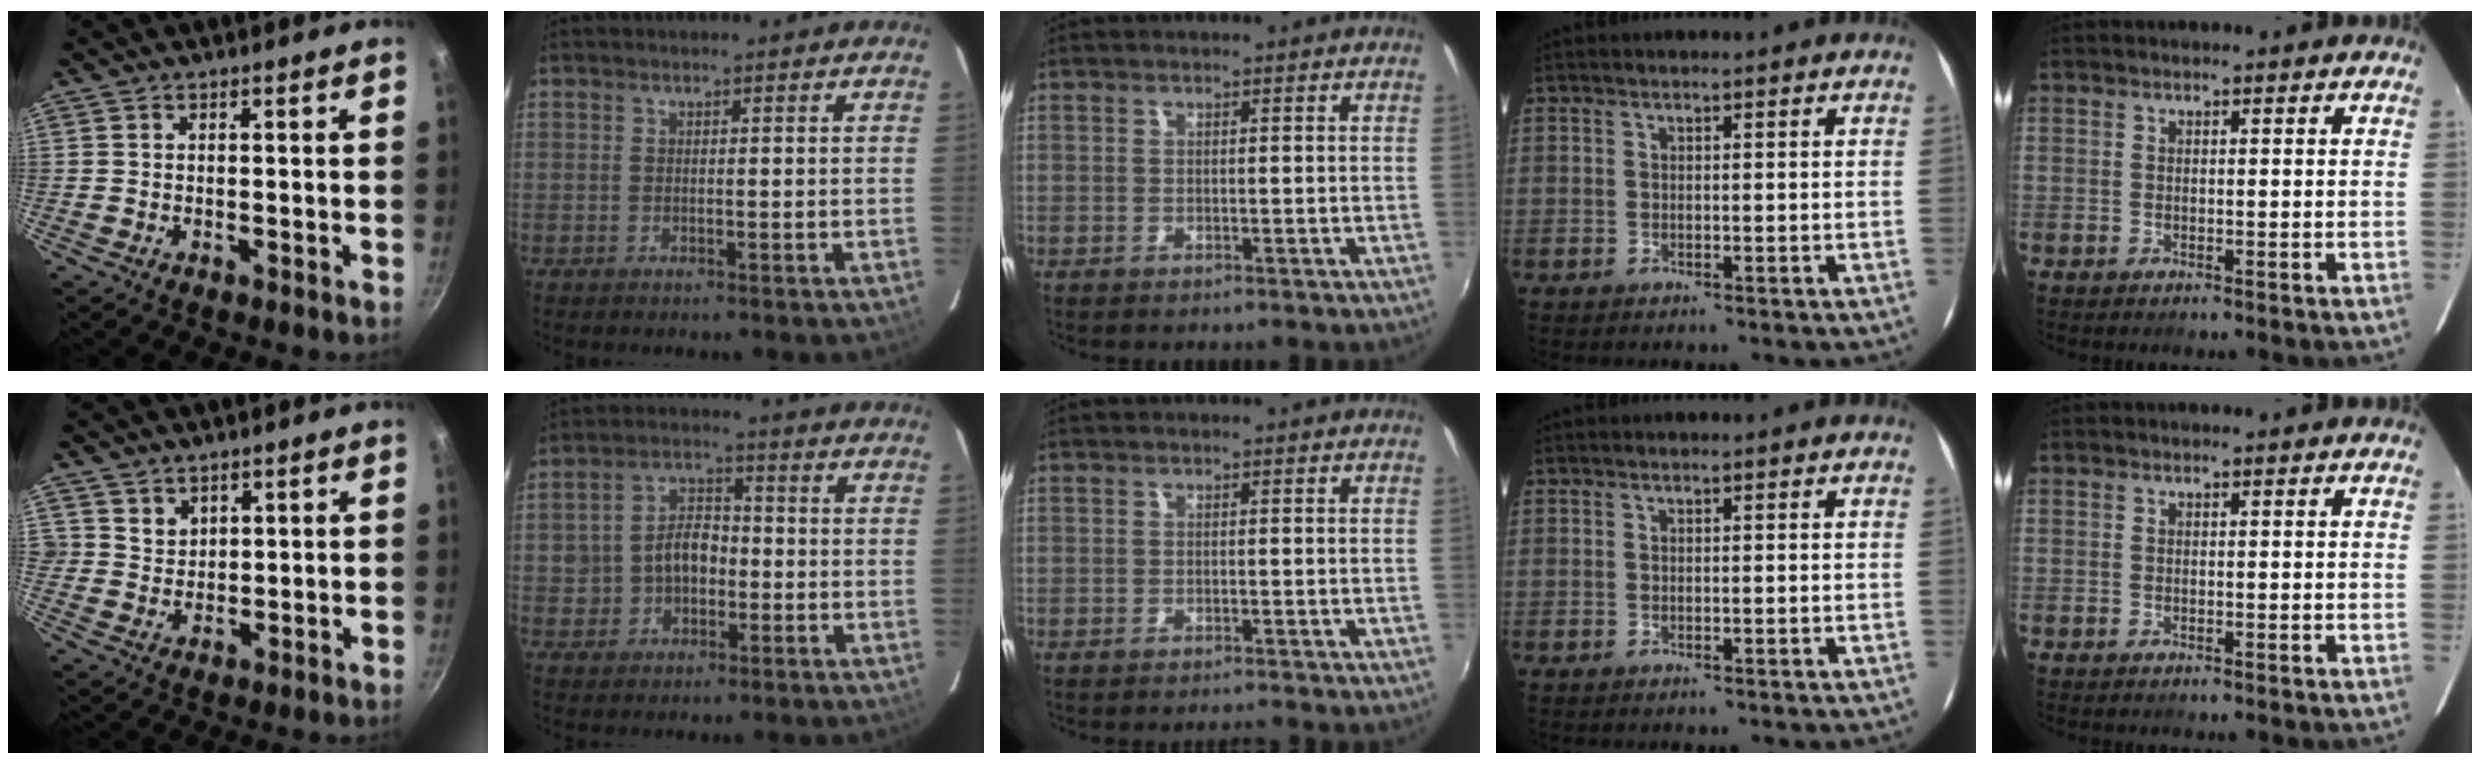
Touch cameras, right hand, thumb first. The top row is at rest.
{"thumb": {"total": 3.4, "force": [1.9, 2.8, 0.4], "torque": [0.013, -0.002, 0.037]}, "index": {"total": 7.0, "force": [-1.3, 5.6, 3.9], "torque": [-0.075, 0.023, -0.010]}, "middle": {"total": 1.2, "force": [-1.2, 0.0, 0.2], "torque": [-0.005, -0.007, -0.019]}}